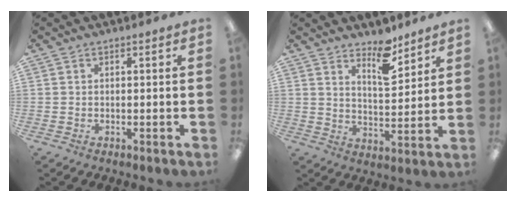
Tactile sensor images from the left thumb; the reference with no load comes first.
{"total": 9.1, "force": [7.1, 3.2, 4.7], "torque": [-0.055, -0.051, 0.118]}